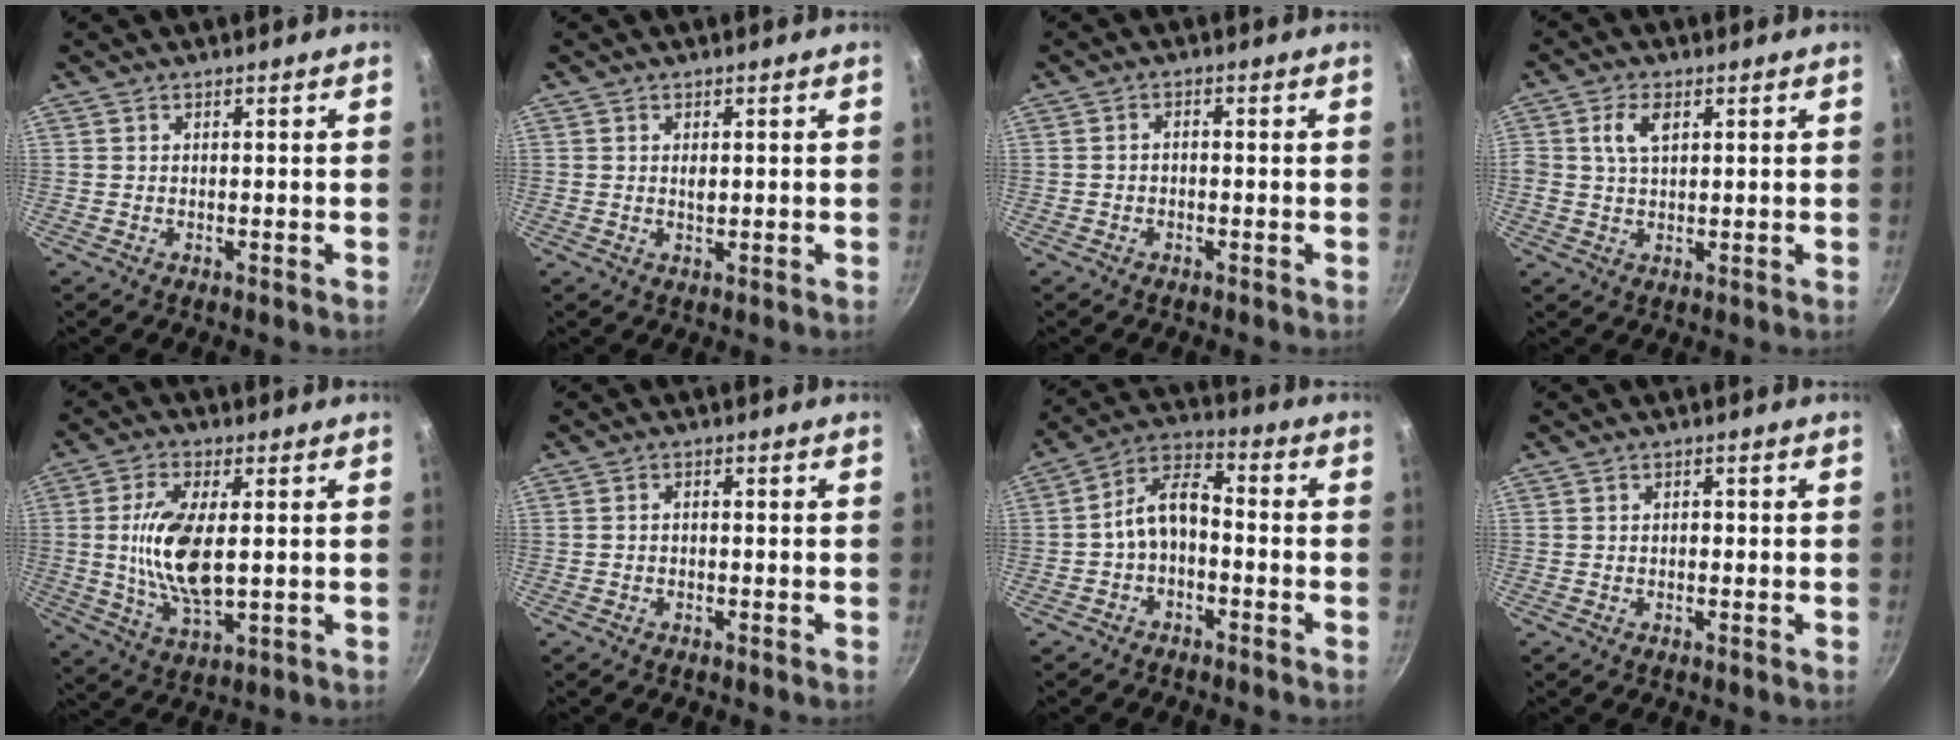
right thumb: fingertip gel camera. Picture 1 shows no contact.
{"total": 1.3, "force": [0.3, 0.6, 1.0], "torque": [-0.017, -0.001, 0.004]}
{"total": 1.3, "force": [-0.7, 0.7, 0.9], "torque": [-0.016, 0.013, -0.013]}
{"total": 4.8, "force": [1.6, 2.8, 3.6], "torque": [-0.057, 0.001, 0.028]}
{"total": 12.7, "force": [0.9, 5.5, 11.4], "torque": [-0.220, -0.008, 0.019]}
{"total": 1.0, "force": [-0.5, 0.6, 0.6], "torque": [-0.013, 0.009, -0.010]}
{"total": 8.4, "force": [-2.2, 5.0, 6.4], "torque": [-0.107, 0.052, -0.048]}
{"total": 0.9, "force": [-0.2, 0.6, 0.6], "torque": [-0.008, 0.004, -0.005]}